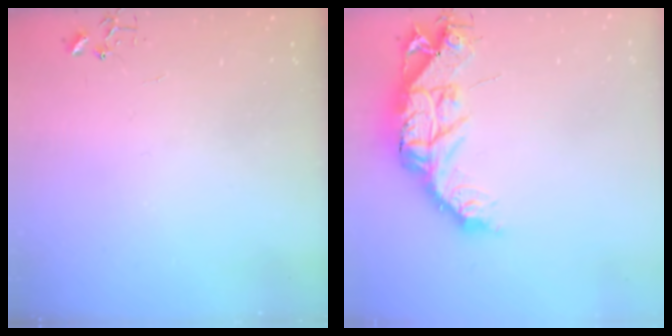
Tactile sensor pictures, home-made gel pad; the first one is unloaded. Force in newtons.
{"total": 16.2, "press": 16.2, "slide": 1.5}